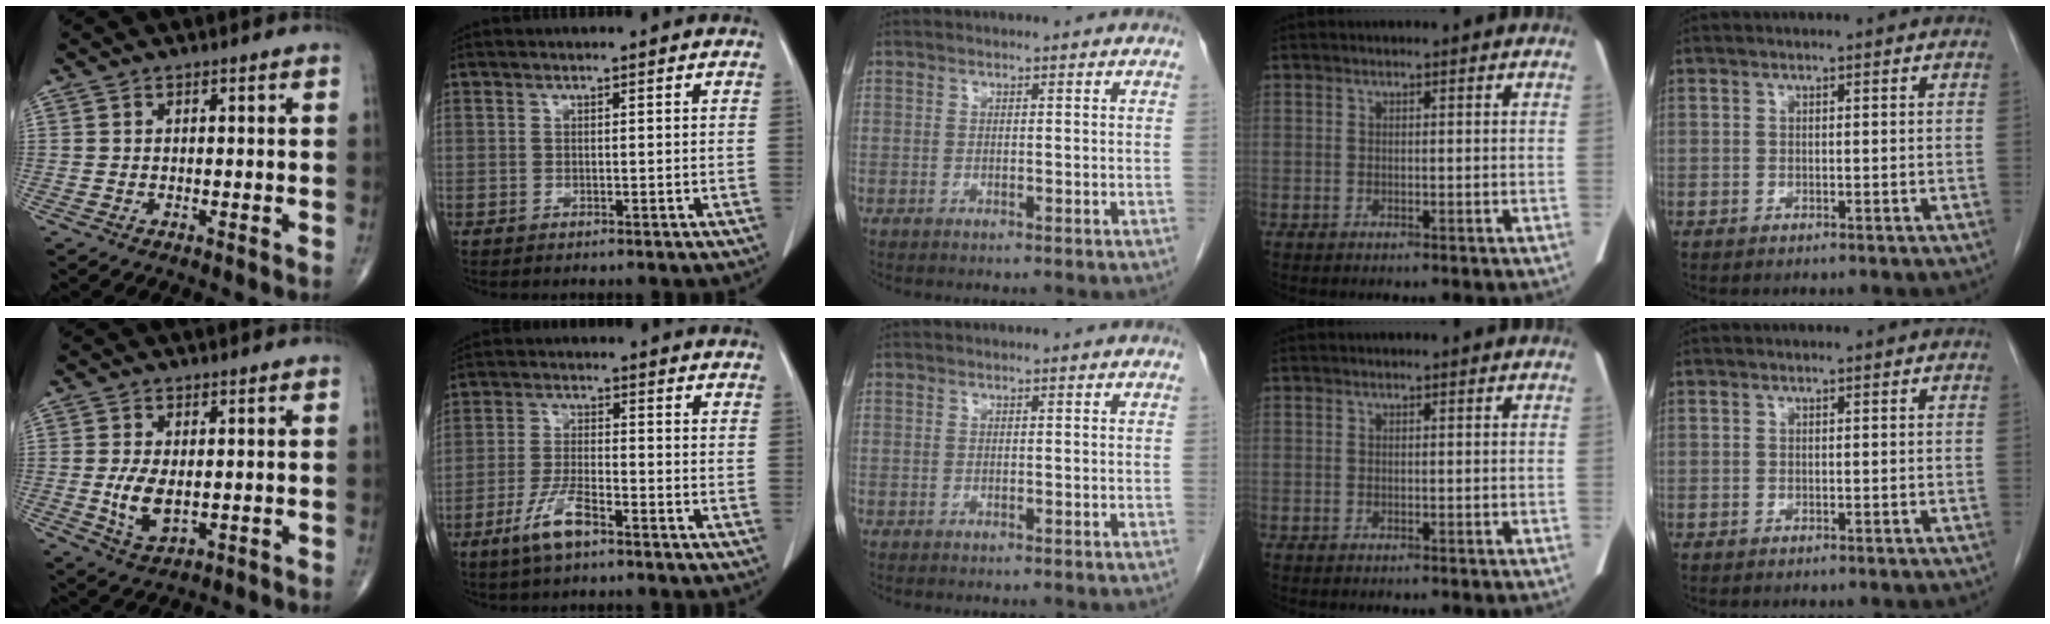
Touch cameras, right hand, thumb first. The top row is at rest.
{"thumb": {"total": 6.1, "force": [-0.4, 3.2, 5.1], "torque": [-0.101, -0.015, 0.001]}, "index": {"total": 6.1, "force": [-4.0, 1.3, 4.5], "torque": [-0.094, -0.004, -0.075]}}